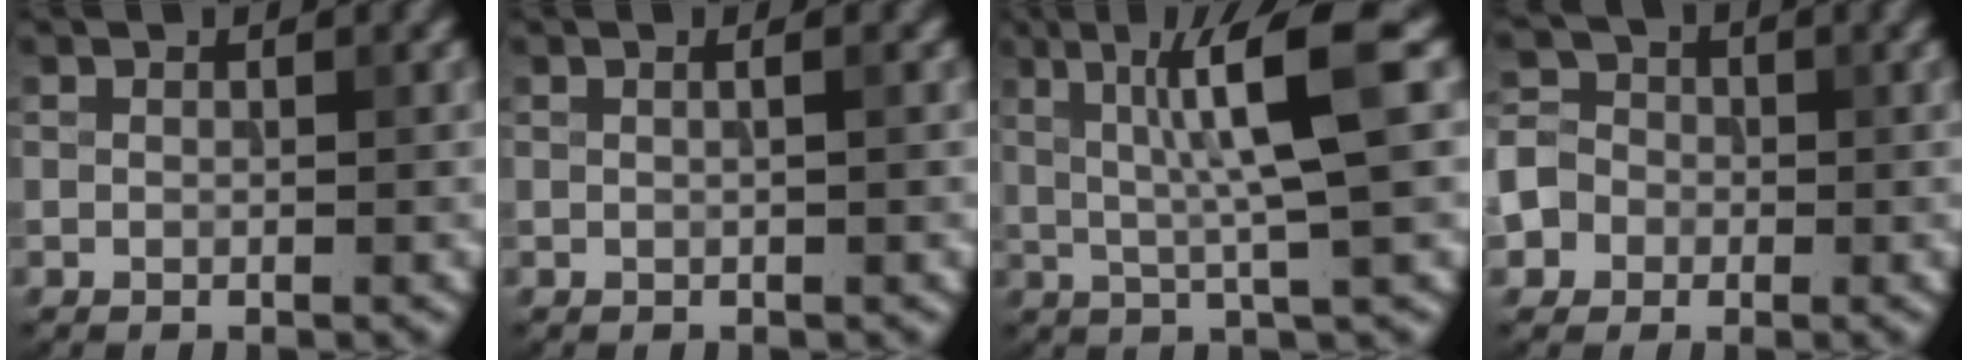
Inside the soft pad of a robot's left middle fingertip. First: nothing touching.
{"total": 1.3, "force": [0.3, 0.6, 1.2], "torque": [-0.007, -0.001, -0.006]}
{"total": 7.3, "force": [1.6, 0.8, 7.1], "torque": [-0.120, 0.013, 0.028]}
{"total": 4.8, "force": [-1.6, 4.3, 1.4], "torque": [-0.009, 0.004, -0.043]}